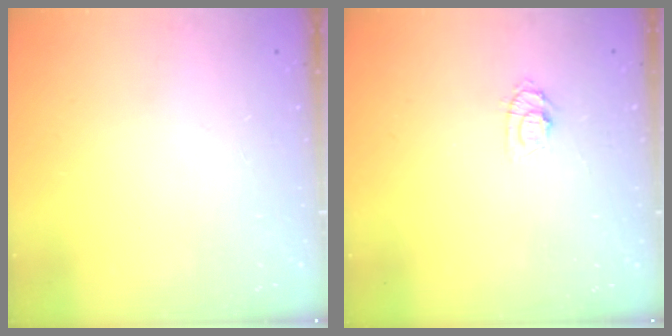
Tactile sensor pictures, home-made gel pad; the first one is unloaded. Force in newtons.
{"total": 7.1, "press": 7.0, "slide": 0.9}